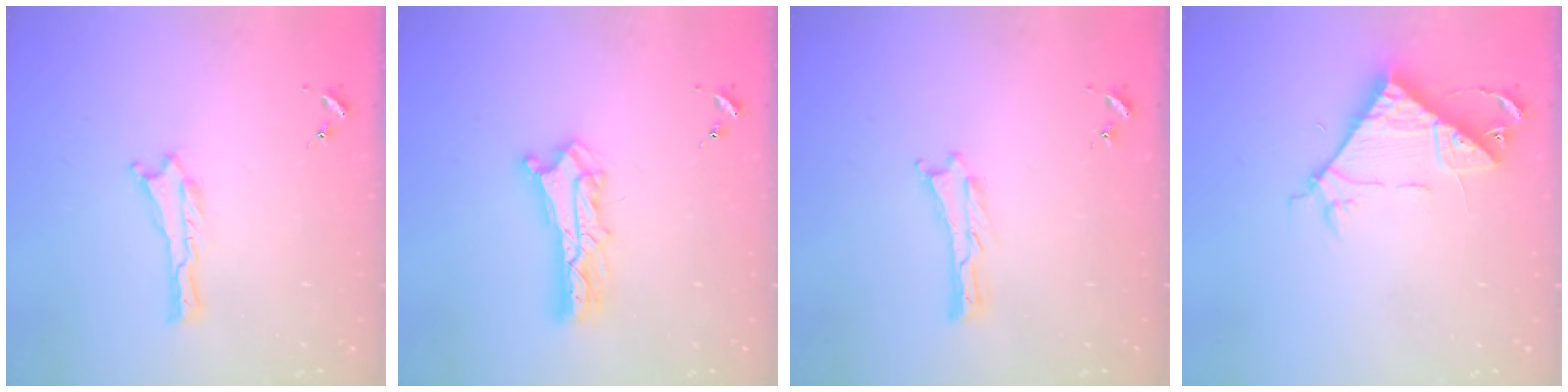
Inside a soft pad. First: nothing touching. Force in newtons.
{"total": 5.8, "press": 5.8, "slide": 0.4}
{"total": 0.0}
{"total": 8.1, "press": 8.0, "slide": 0.7}